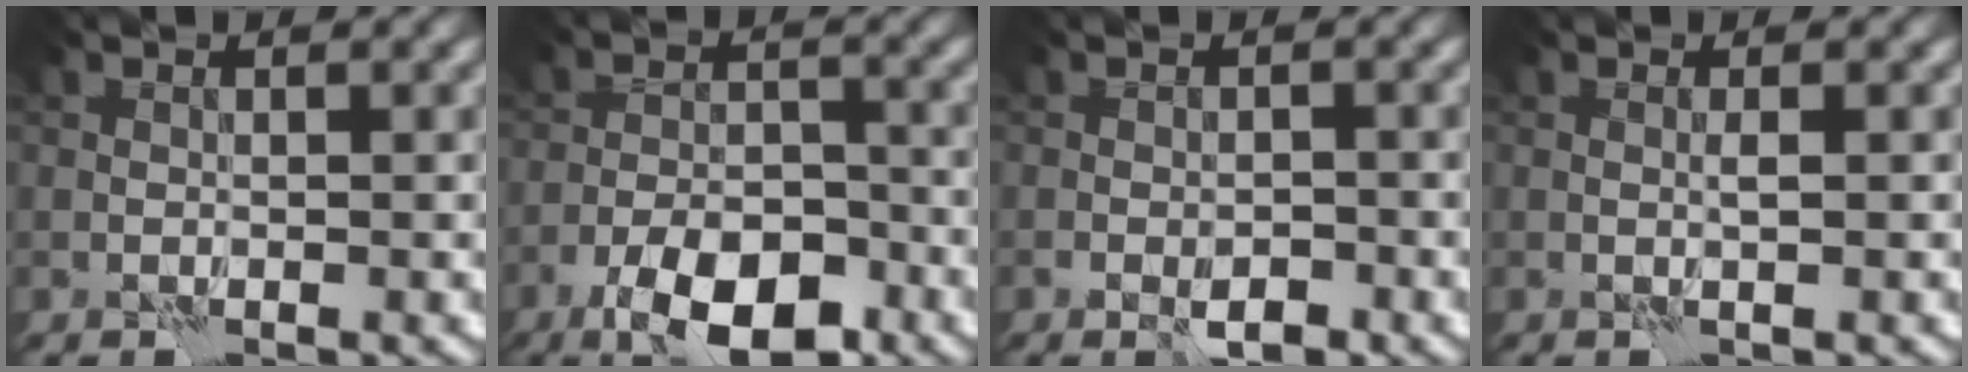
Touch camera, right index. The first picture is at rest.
{"total": 7.3, "force": [-4.5, 2.9, 4.9], "torque": [-0.078, 0.002, -0.083]}
{"total": 2.0, "force": [-1.2, 0.9, 1.4], "torque": [-0.025, 0.000, -0.021]}
{"total": 0.6, "force": [0.1, -0.3, 0.5], "torque": [-0.013, -0.001, 0.000]}